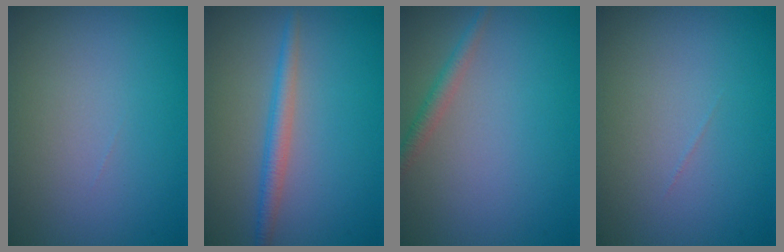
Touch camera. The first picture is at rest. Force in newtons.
{"total": 2.2, "press": 2.2, "slide": 0.0}
{"total": 1.6, "press": 1.6, "slide": 0.1}
{"total": 0.0}